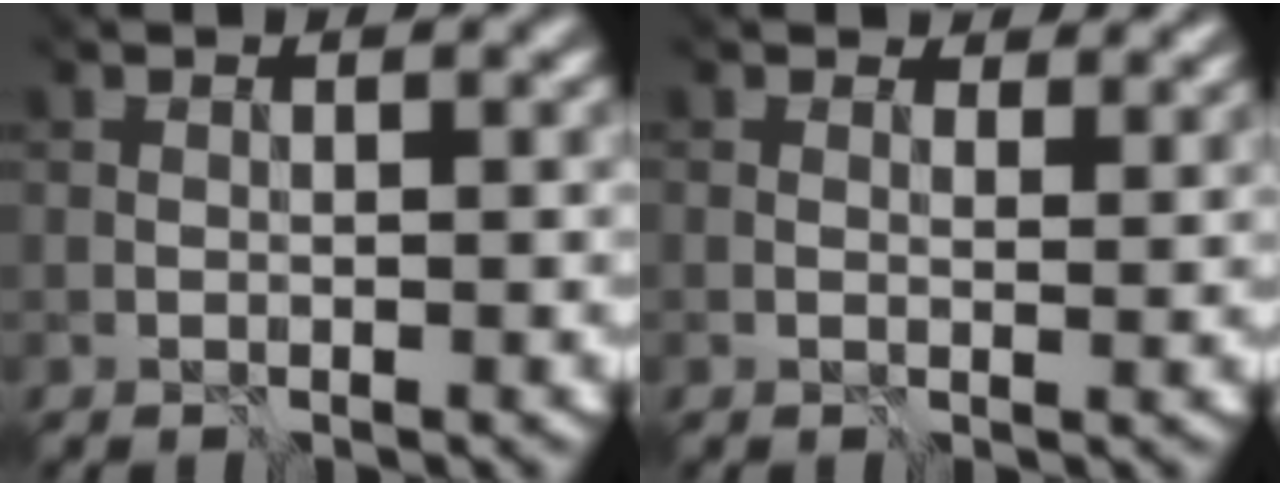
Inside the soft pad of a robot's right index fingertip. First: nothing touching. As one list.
[{"total": 2.7, "force": [2.3, 0.8, 1.1], "torque": [-0.011, 0.001, 0.034]}]